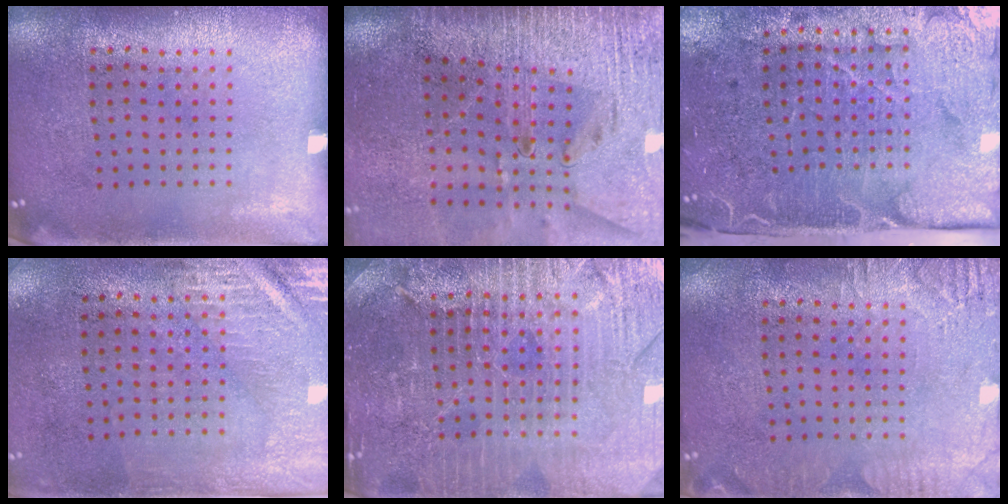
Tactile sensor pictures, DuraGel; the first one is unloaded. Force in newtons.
{"total": 3.6, "press": 3.0, "slide": 2.0}
{"total": 4.9, "press": 4.0, "slide": 3.0}
{"total": 2.9, "press": 2.5, "slide": 1.5}
{"total": 4.9, "press": 4.6, "slide": 1.7}
{"total": 2.8, "press": 2.7, "slide": 0.4}